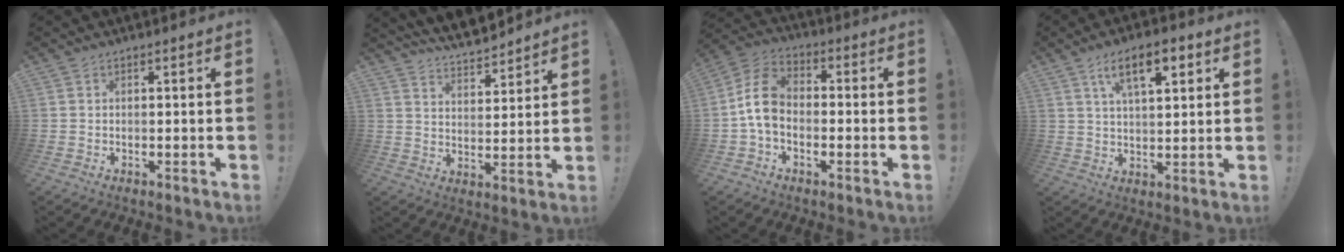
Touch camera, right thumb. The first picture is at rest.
{"total": 8.2, "force": [7.6, 1.7, 2.5], "torque": [-0.050, -0.064, 0.137]}
{"total": 10.6, "force": [-1.4, 7.3, 7.5], "torque": [-0.147, 0.017, -0.021]}
{"total": 10.9, "force": [5.3, 4.2, 8.6], "torque": [-0.127, -0.012, 0.087]}